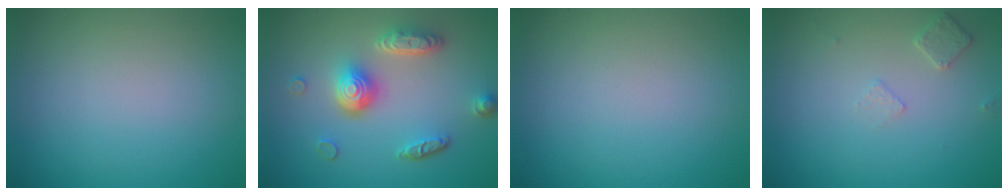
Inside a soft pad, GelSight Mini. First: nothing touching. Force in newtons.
{"total": 5.0, "press": 3.7, "slide": 3.3}
{"total": 0.0}
{"total": 1.5, "press": 1.4, "slide": 0.3}